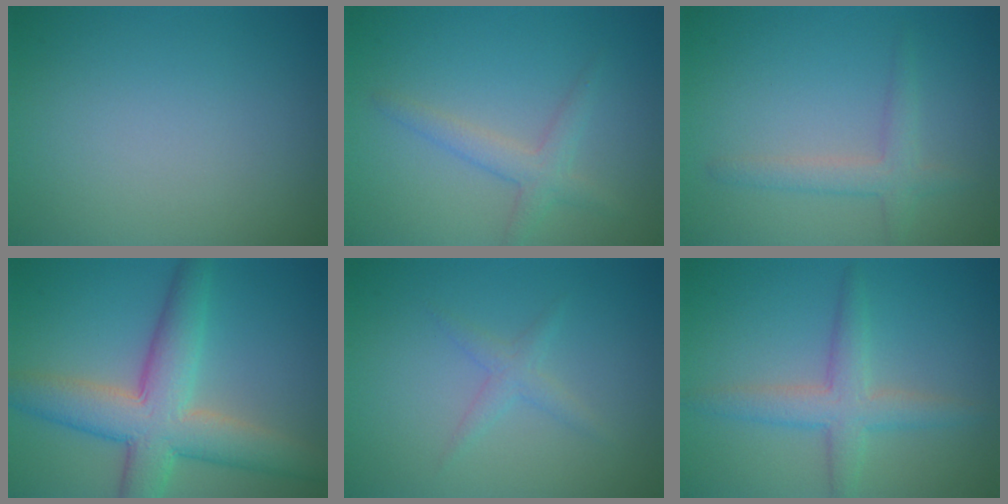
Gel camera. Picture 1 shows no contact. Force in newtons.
{"total": 2.3, "press": 2.3, "slide": 0.1}
{"total": 2.2, "press": 2.2, "slide": 0.1}
{"total": 8.0, "press": 8.0, "slide": 0.3}
{"total": 1.4, "press": 1.4, "slide": 0.1}
{"total": 3.6, "press": 3.6, "slide": 0.1}